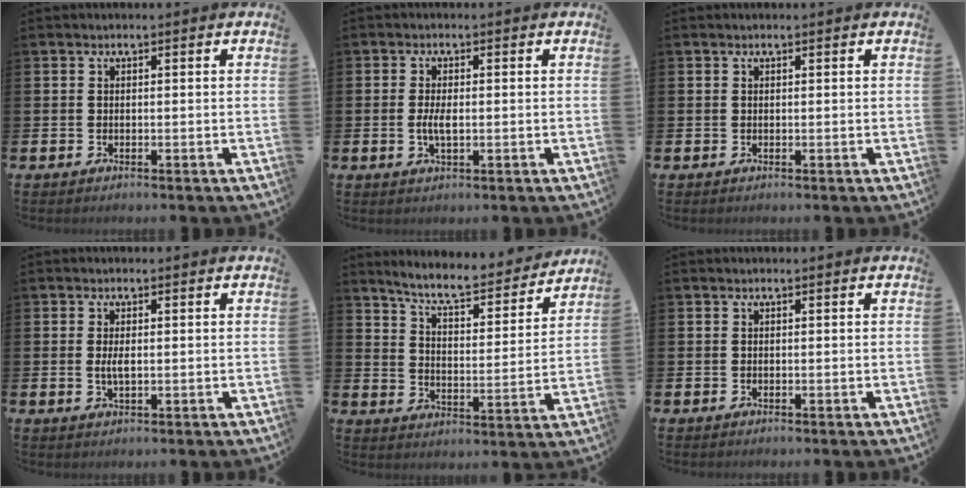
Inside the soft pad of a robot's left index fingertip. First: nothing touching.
{"total": 2.7, "force": [-0.2, 1.1, 2.5], "torque": [-0.043, -0.001, -0.005]}
{"total": 0.0}
{"total": 2.0, "force": [0.1, 0.8, 1.9], "torque": [-0.032, 0.001, -0.001]}
{"total": 7.7, "force": [7.2, 1.0, 2.7], "torque": [-0.078, -0.050, 0.121]}
{"total": 0.0}